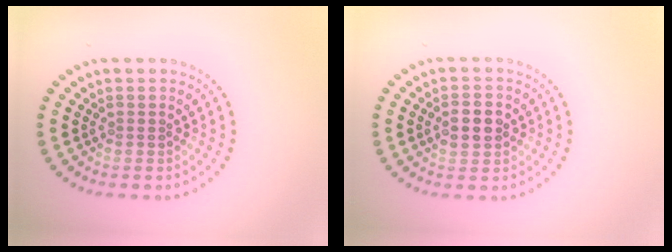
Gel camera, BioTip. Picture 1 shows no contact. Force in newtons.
{"total": 2.9, "press": 2.9, "slide": 0.1}